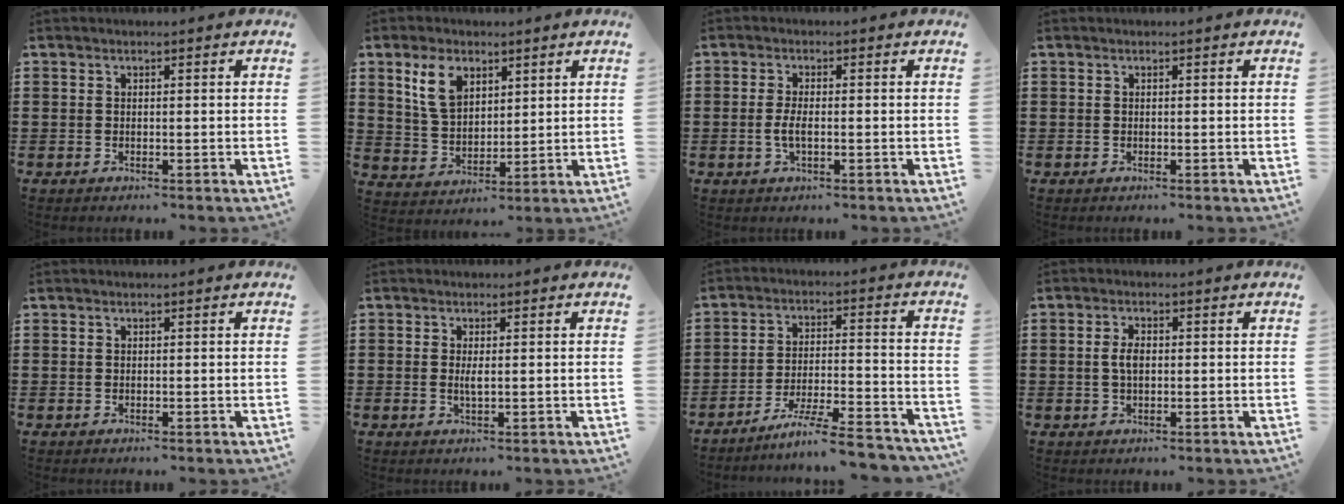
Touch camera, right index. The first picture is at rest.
{"total": 7.6, "force": [4.0, 4.8, 4.3], "torque": [-0.096, 0.013, 0.075]}
{"total": 2.7, "force": [-0.5, 0.8, 2.5], "torque": [-0.060, -0.005, -0.014]}
{"total": 0.0}
{"total": 0.0}
{"total": 1.8, "force": [0.0, 0.5, 1.7], "torque": [-0.032, -0.001, 0.000]}
{"total": 7.8, "force": [-6.9, 0.0, 3.7], "torque": [-0.068, -0.002, -0.134]}
{"total": 3.0, "force": [0.2, 1.4, 2.6], "torque": [-0.060, 0.004, -0.002]}